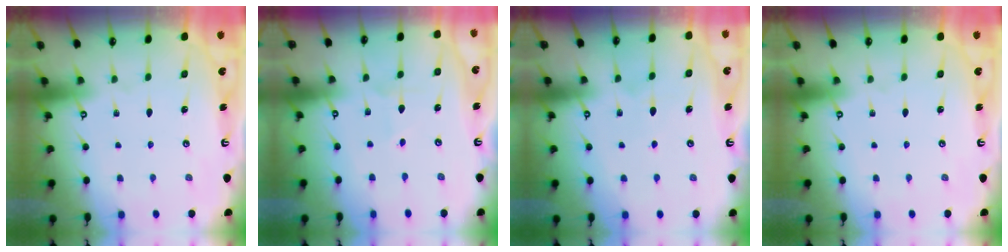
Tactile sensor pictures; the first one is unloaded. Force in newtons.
{"total": 2.1, "press": 2.1, "slide": 0.2}
{"total": 5.0, "press": 5.0, "slide": 0.4}
{"total": 0.0}